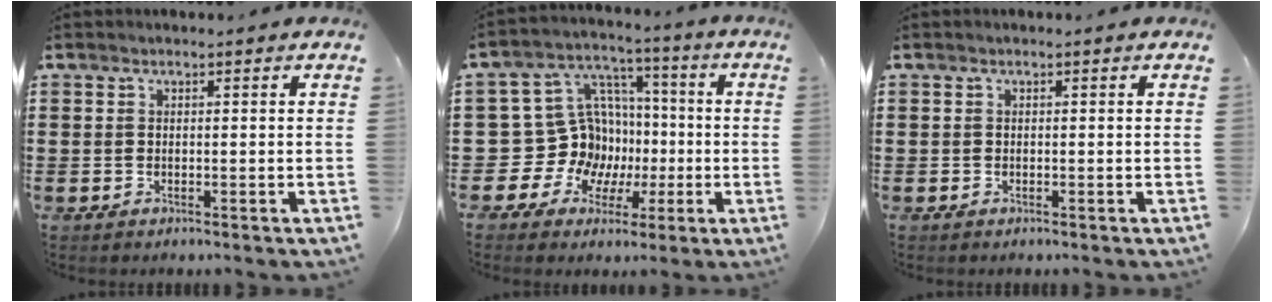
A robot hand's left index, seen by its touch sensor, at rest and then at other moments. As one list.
[{"total": 13.3, "force": [-1.0, 12.5, 4.5], "torque": [-0.130, -0.006, -0.003]}, {"total": 0.0}]